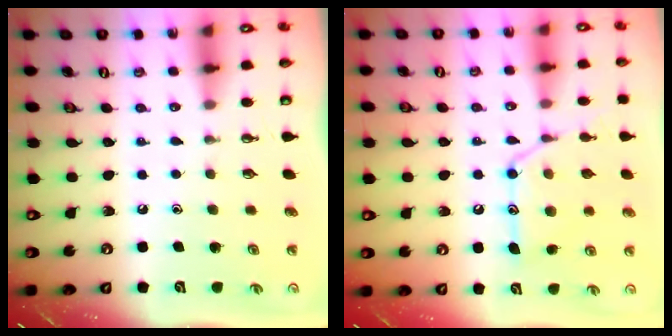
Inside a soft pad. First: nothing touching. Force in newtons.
{"total": 16.5, "press": 16.5, "slide": 1.3}